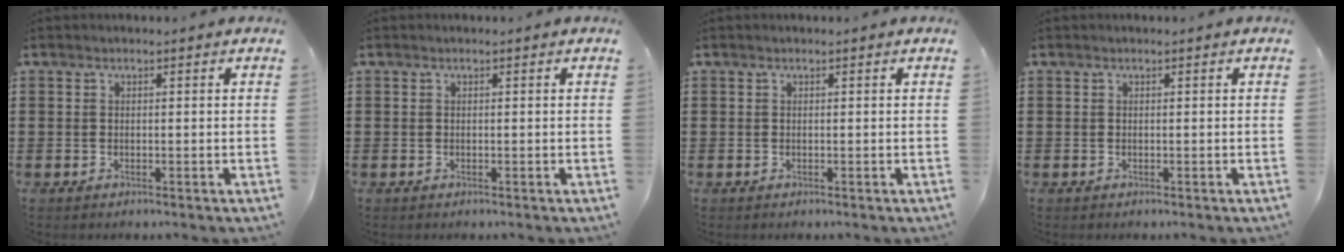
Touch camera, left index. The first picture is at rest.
{"total": 0.0}
{"total": 0.0}
{"total": 0.0}